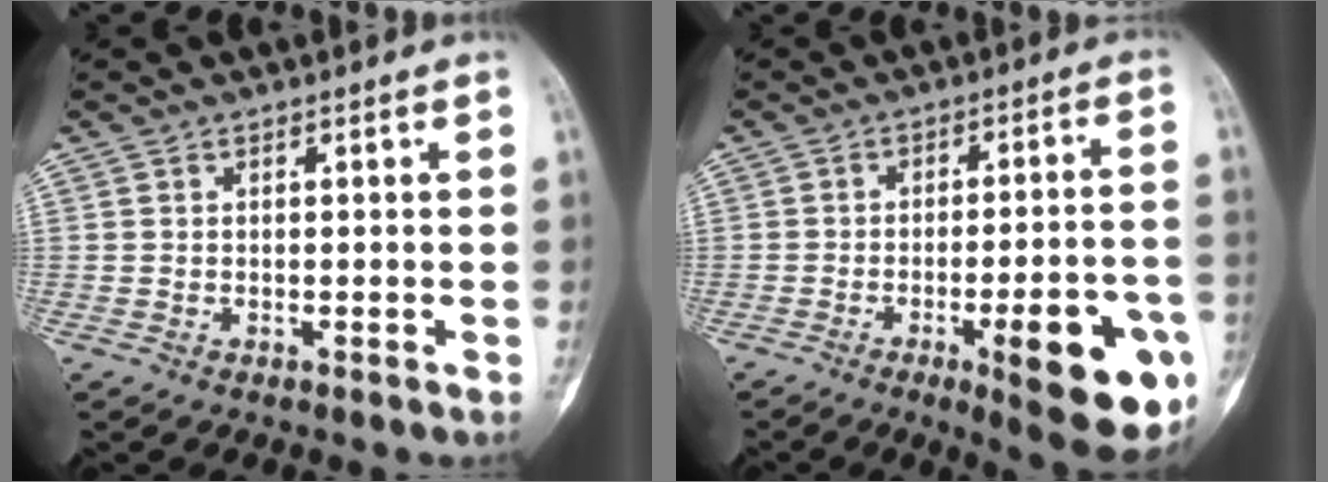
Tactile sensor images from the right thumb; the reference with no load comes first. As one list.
[{"total": 18.3, "force": [-7.1, 4.7, 16.2], "torque": [-0.163, 0.019, -0.083]}]